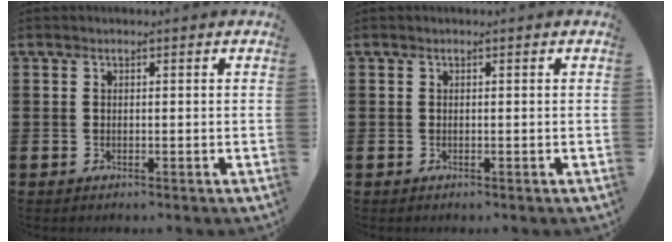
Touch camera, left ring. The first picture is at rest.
{"total": 0.0}